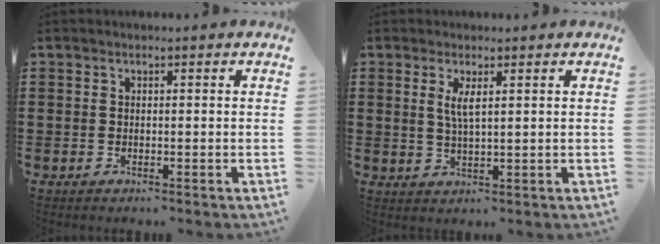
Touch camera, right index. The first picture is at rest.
{"total": 2.8, "force": [1.0, 0.6, 2.5], "torque": [-0.054, 0.002, 0.016]}